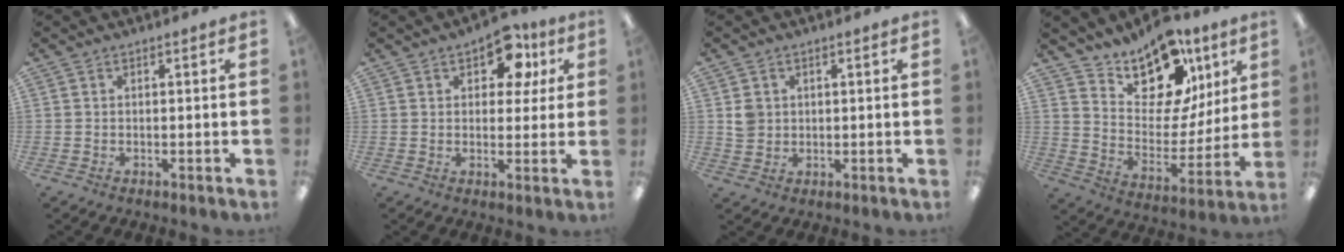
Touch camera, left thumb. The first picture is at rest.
{"total": 10.4, "force": [4.7, 6.3, 6.8], "torque": [-0.080, -0.006, 0.077]}
{"total": 3.4, "force": [0.7, 3.2, 1.0], "torque": [-0.010, -0.001, 0.009]}
{"total": 15.6, "force": [11.7, 8.2, 6.3], "torque": [-0.103, -0.086, 0.212]}